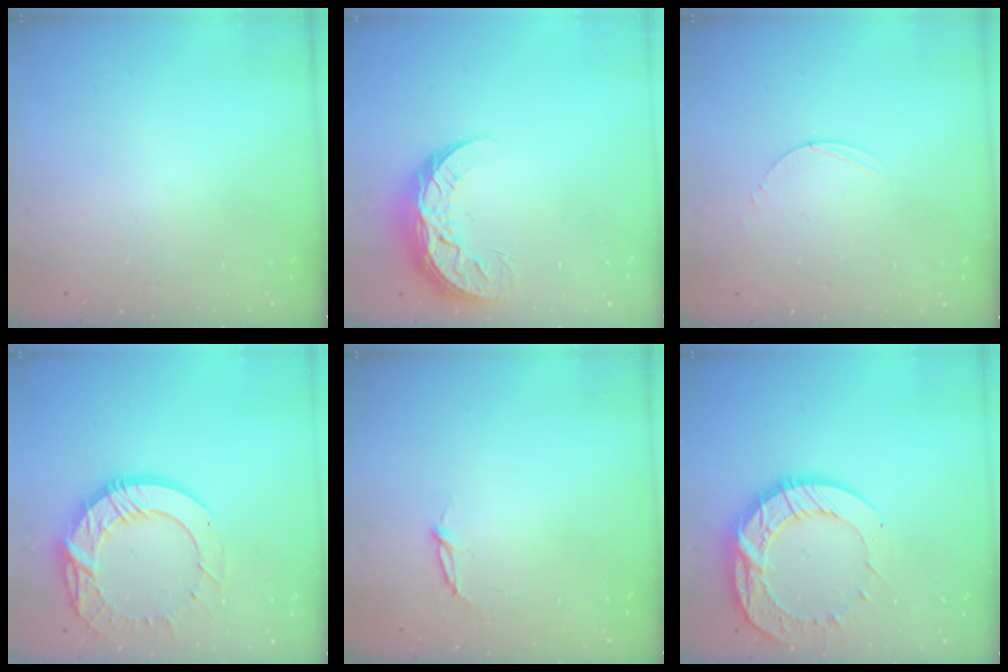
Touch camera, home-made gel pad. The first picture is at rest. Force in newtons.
{"total": 9.0, "press": 9.0, "slide": 0.3}
{"total": 2.8, "press": 2.8, "slide": 0.3}
{"total": 15.4, "press": 15.4, "slide": 0.9}
{"total": 2.8, "press": 2.8, "slide": 0.3}
{"total": 15.6, "press": 15.6, "slide": 1.2}